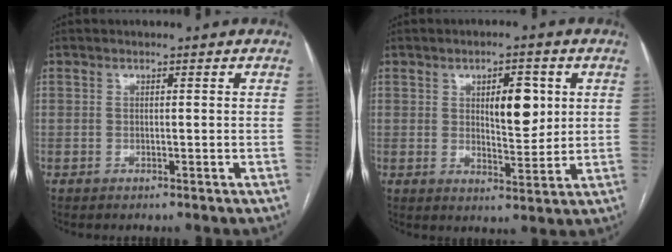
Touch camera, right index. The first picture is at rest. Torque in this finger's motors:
{"motor_torque": [0.19, 0.07, 0.15, 0.08]}